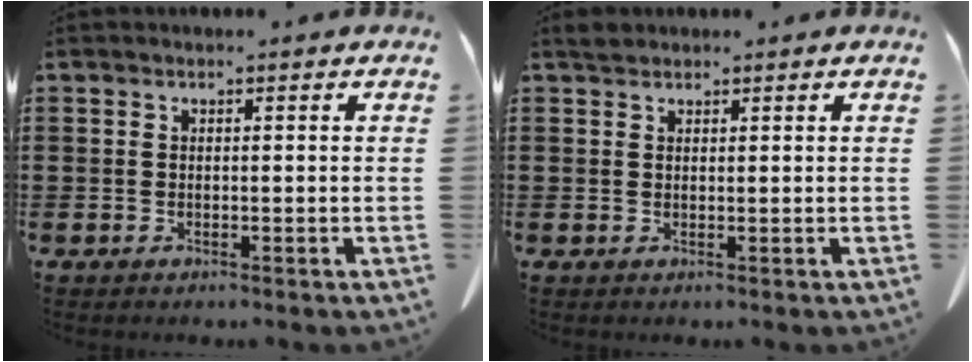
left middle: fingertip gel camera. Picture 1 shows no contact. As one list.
[{"total": 1.3, "force": [1.2, 0.6, 0.3], "torque": [-0.010, 0.001, 0.024]}]